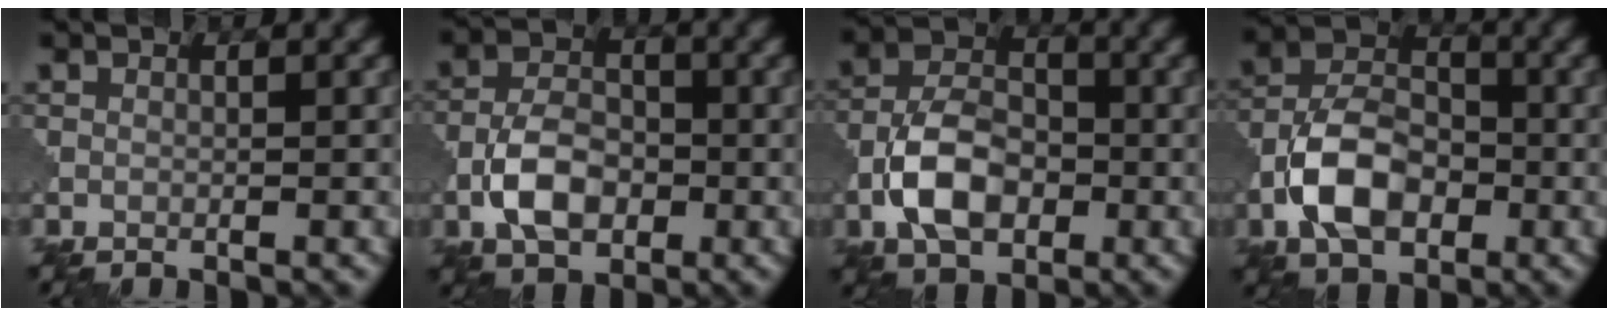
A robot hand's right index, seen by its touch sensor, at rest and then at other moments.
{"total": 5.3, "force": [-1.5, 3.6, 3.6], "torque": [-0.068, 0.004, -0.028]}
{"total": 6.6, "force": [-1.9, 4.4, 4.6], "torque": [-0.090, 0.006, -0.036]}
{"total": 7.5, "force": [-2.3, 5.1, 5.0], "torque": [-0.101, 0.006, -0.046]}